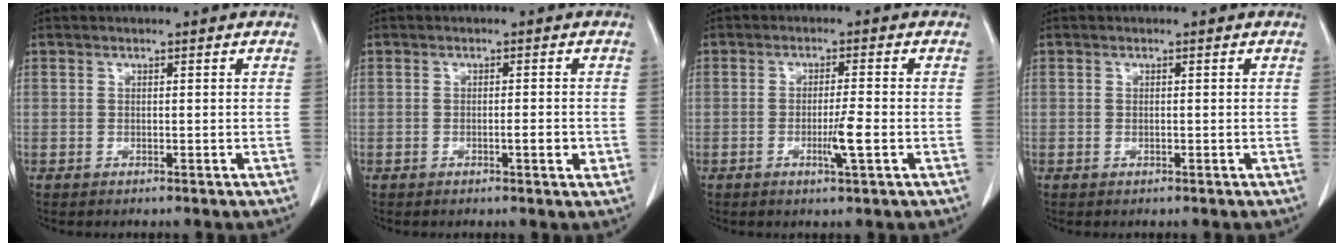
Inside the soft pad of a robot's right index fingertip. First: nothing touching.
{"total": 2.2, "force": [-0.6, 0.3, 2.1], "torque": [-0.033, -0.001, -0.010]}
{"total": 4.1, "force": [-1.2, -0.2, 3.9], "torque": [-0.067, -0.007, -0.021]}
{"total": 0.0}